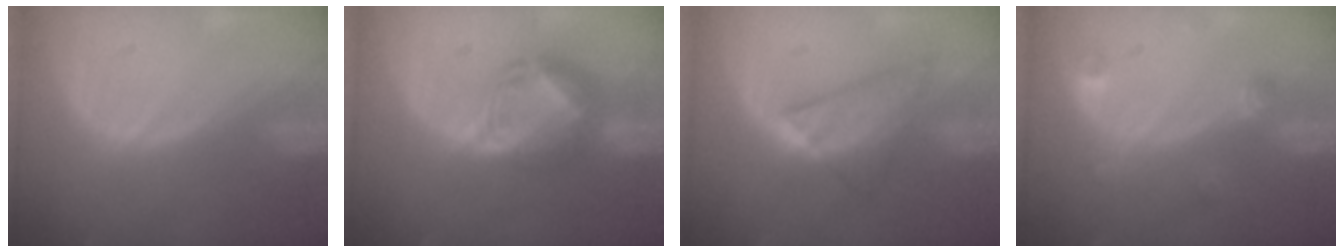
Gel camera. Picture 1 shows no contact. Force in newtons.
{"total": 7.5, "press": 6.7, "slide": 3.5}
{"total": 5.9, "press": 5.9, "slide": 0.7}
{"total": 2.7, "press": 2.7, "slide": 0.3}